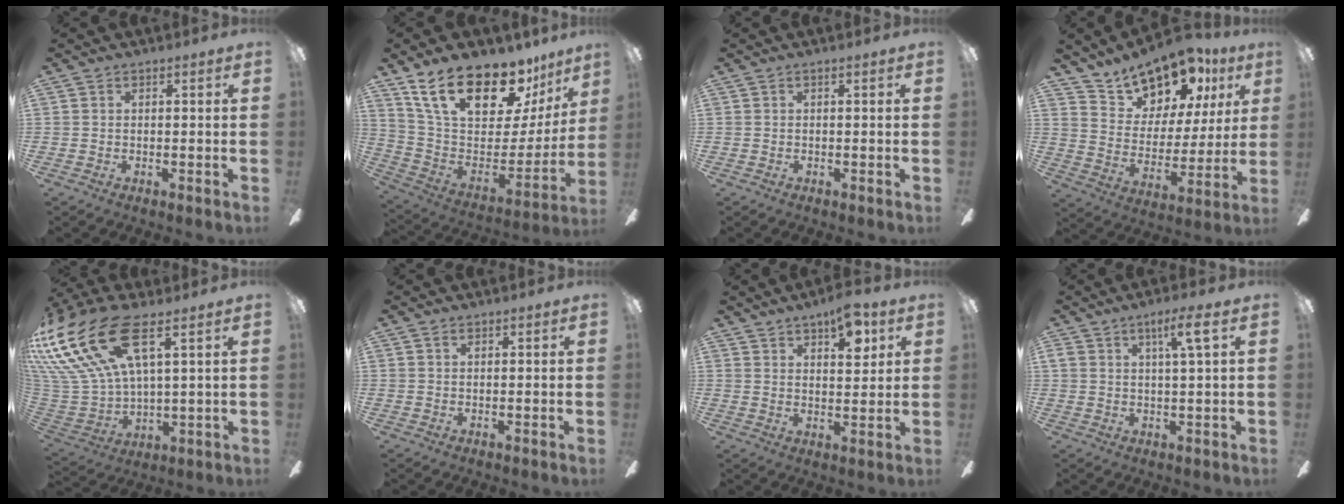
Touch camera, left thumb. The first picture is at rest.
{"total": 23.3, "force": [16.4, 10.2, 13.0], "torque": [-0.213, -0.106, 0.291]}
{"total": 0.0}
{"total": 15.5, "force": [13.2, 7.2, 4.1], "torque": [-0.087, -0.097, 0.242]}
{"total": 23.3, "force": [12.8, 10.0, 16.7], "torque": [-0.372, -0.065, 0.229]}
{"total": 1.1, "force": [0.6, 0.7, 0.7], "torque": [-0.014, 0.002, 0.011]}
{"total": 7.8, "force": [5.2, 3.3, 4.8], "torque": [-0.055, -0.025, 0.086]}
{"total": 5.9, "force": [3.0, 1.1, 4.9], "torque": [-0.085, -0.005, 0.046]}